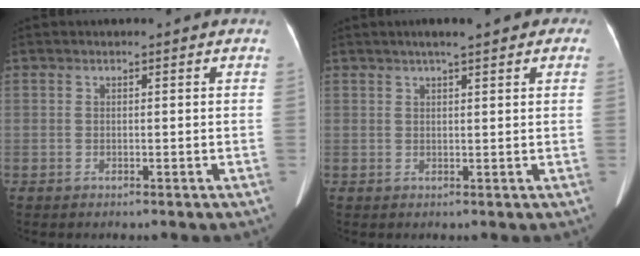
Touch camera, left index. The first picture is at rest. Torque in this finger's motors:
{"motor_torque": [0.34, -0.61, 0.00, 0.00]}